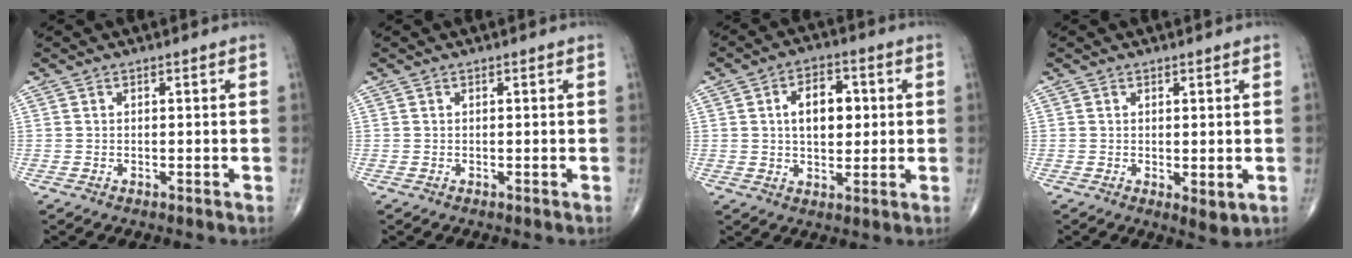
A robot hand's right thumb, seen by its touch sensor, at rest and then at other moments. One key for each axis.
{"total": 0.0}
{"total": 9.0, "fx": 1.4, "fy": 5.6, "fz": 6.9, "tx": -0.082, "ty": 0.005, "tz": 0.020}
{"total": 2.9, "fx": -0.3, "fy": 1.1, "fz": 2.6, "tx": -0.037, "ty": -0.011, "tz": -0.001}